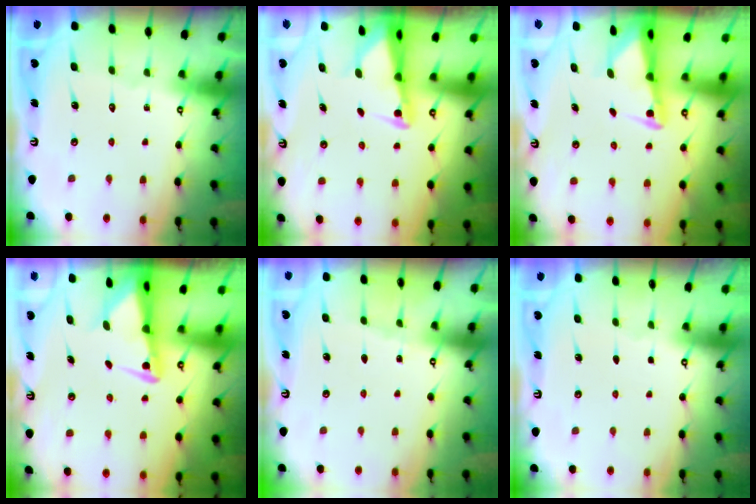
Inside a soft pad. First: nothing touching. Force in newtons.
{"total": 2.6, "press": 2.6, "slide": 0.5}
{"total": 2.3, "press": 2.3, "slide": 0.5}
{"total": 3.2, "press": 3.1, "slide": 0.6}
{"total": 2.6, "press": 2.6, "slide": 0.4}
{"total": 0.9, "press": 0.9, "slide": 0.1}